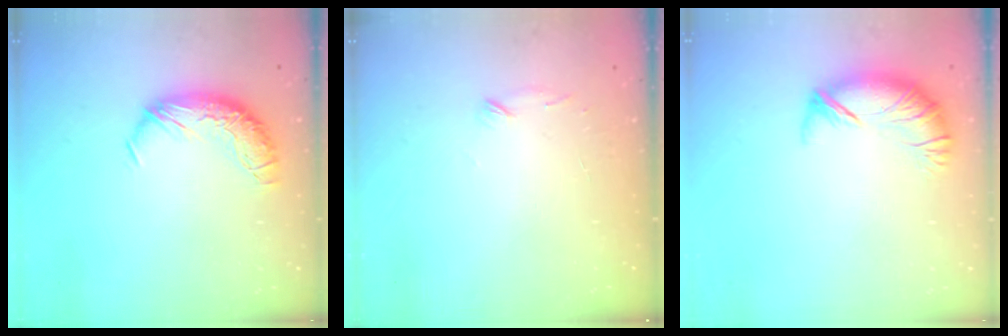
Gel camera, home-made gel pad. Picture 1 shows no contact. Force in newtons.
{"total": 7.9, "press": 7.9, "slide": 0.7}
{"total": 3.9, "press": 3.3, "slide": 2.0}